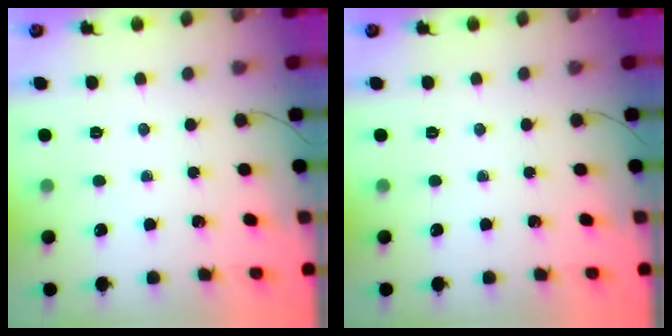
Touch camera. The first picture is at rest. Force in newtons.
{"total": 0.0}